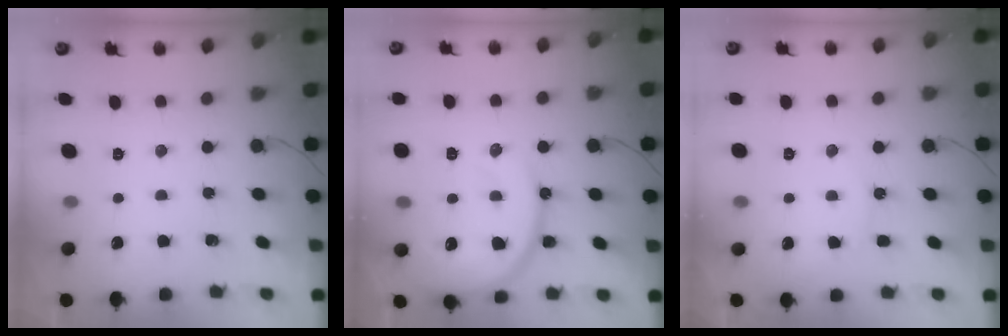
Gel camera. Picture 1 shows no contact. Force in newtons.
{"total": 18.5, "press": 18.1, "slide": 3.7}
{"total": 4.6, "press": 4.6, "slide": 0.4}